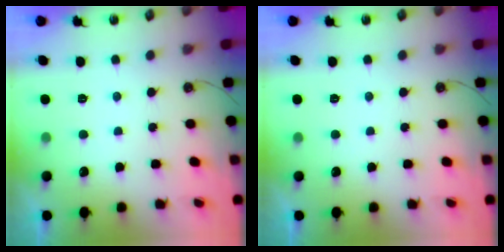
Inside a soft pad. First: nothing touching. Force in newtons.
{"total": 0.0}